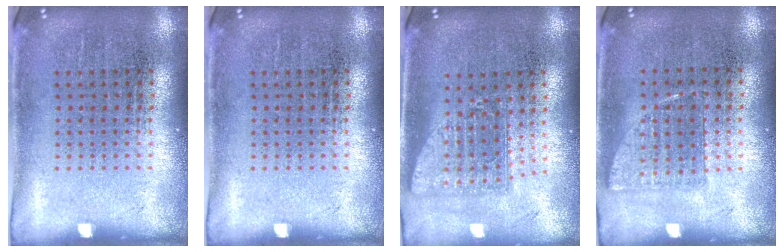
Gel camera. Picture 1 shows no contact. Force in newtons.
{"total": 0.0}
{"total": 1.6, "press": 1.1, "slide": 1.0}
{"total": 0.7, "press": 0.7, "slide": 0.3}